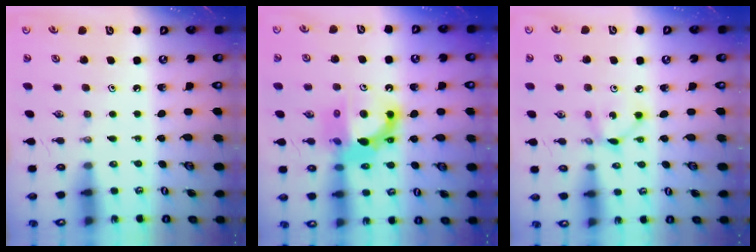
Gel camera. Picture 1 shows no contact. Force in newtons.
{"total": 13.3, "press": 13.2, "slide": 1.3}
{"total": 3.8, "press": 3.8, "slide": 0.2}